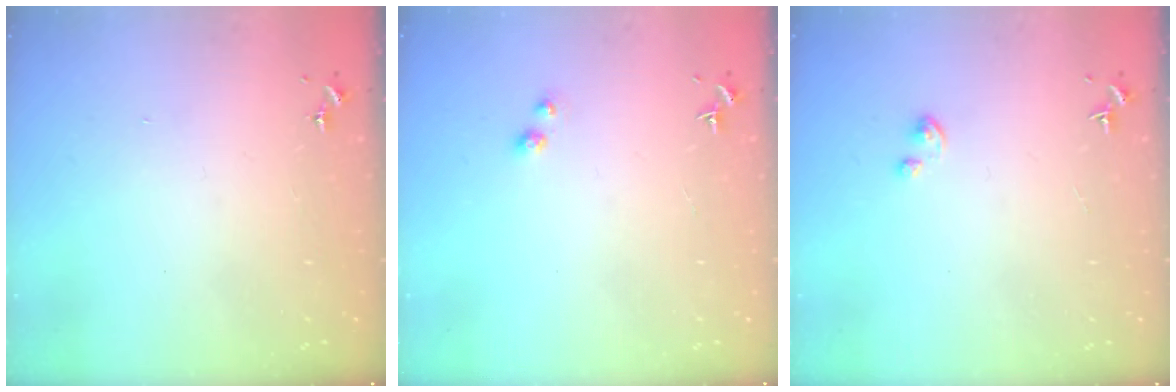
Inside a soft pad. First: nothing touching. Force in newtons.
{"total": 3.1, "press": 3.0, "slide": 0.4}
{"total": 1.8, "press": 1.8, "slide": 0.1}